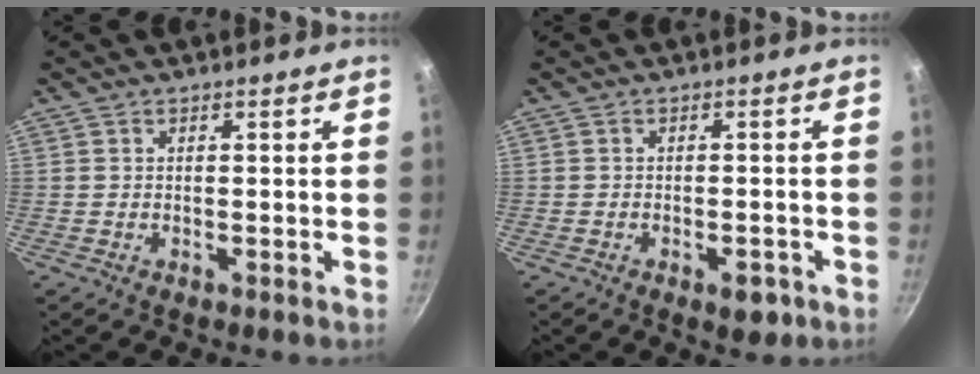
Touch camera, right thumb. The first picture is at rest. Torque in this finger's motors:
{"motor_torque": [0.31, 0.05, 0.66, -0.29, 0.03]}